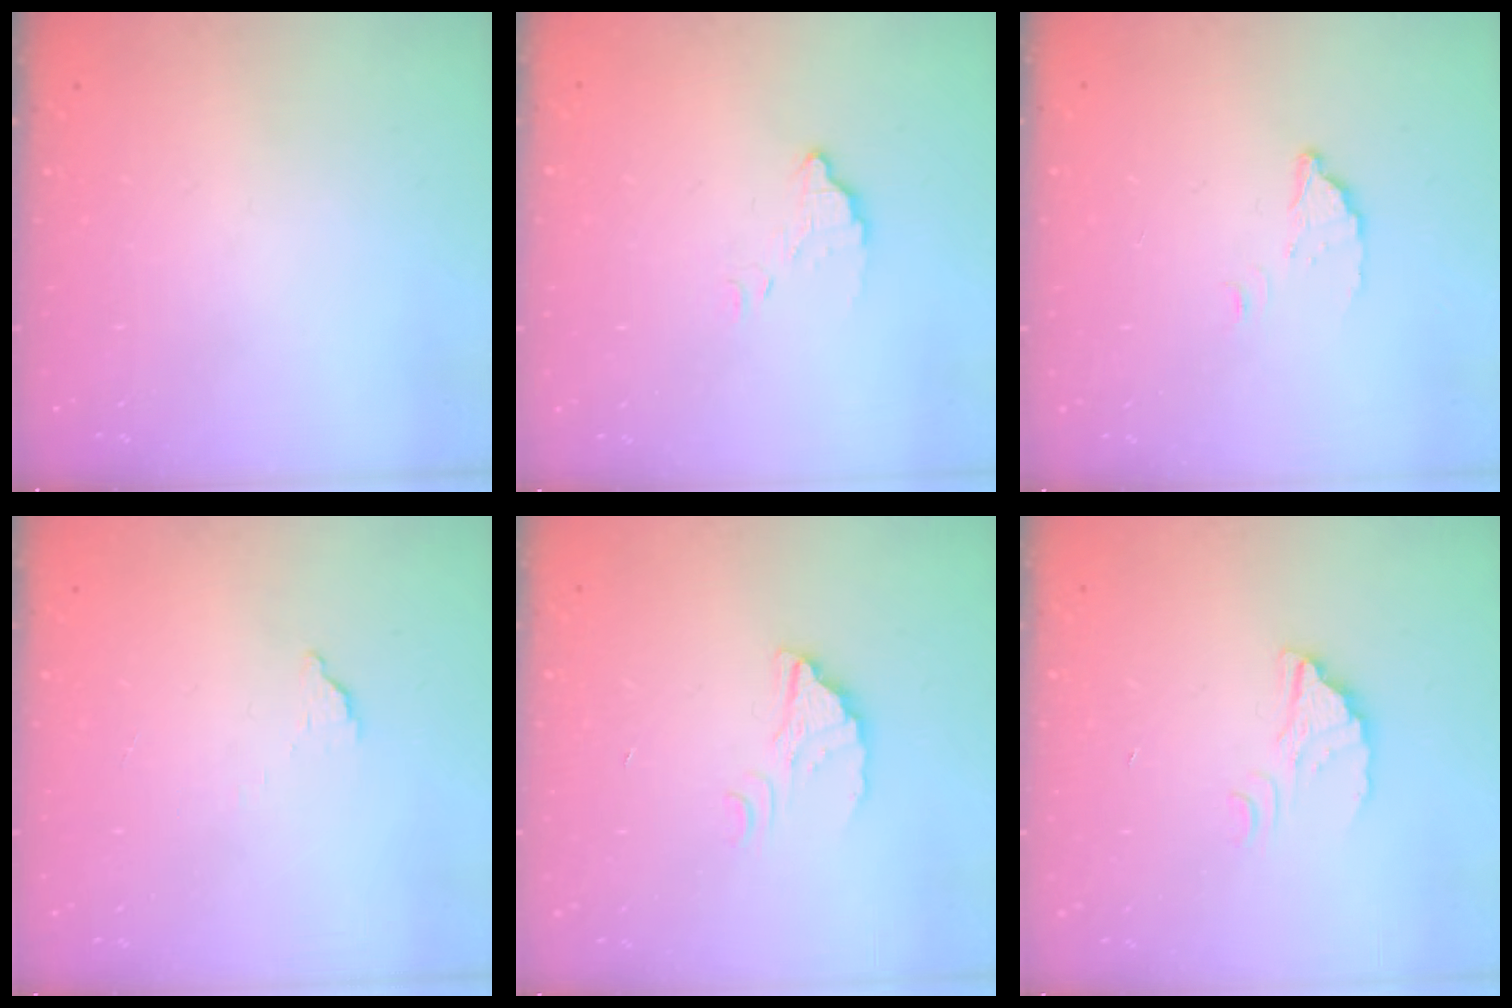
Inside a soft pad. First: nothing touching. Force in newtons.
{"total": 3.1, "press": 3.1, "slide": 0.2}
{"total": 3.2, "press": 3.2, "slide": 0.1}
{"total": 2.6, "press": 2.6, "slide": 0.3}
{"total": 2.4, "press": 2.4, "slide": 0.0}
{"total": 2.4, "press": 2.4, "slide": 0.0}